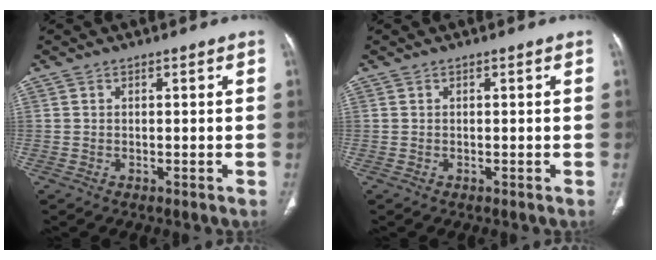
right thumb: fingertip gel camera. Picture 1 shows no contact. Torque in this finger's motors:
{"motor_torque": [-0.76, 1.03, -0.06, 0.29, 0.03]}